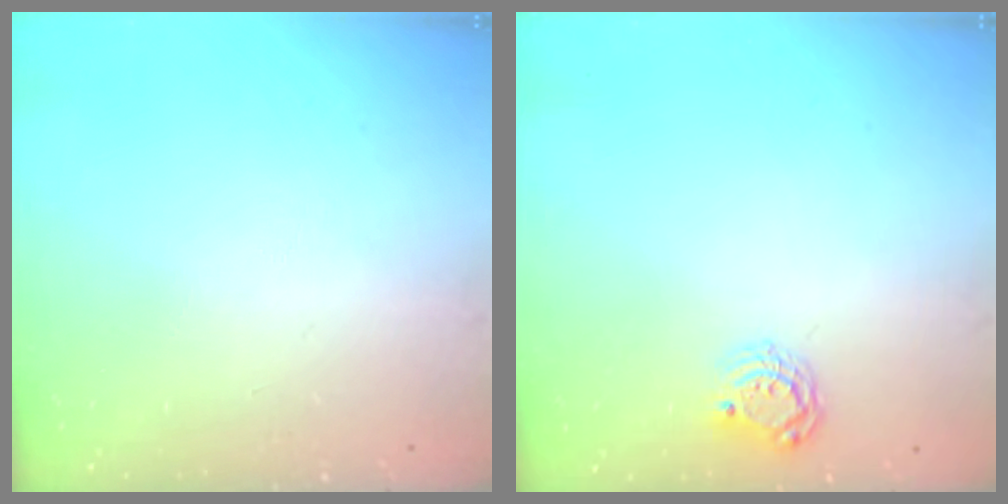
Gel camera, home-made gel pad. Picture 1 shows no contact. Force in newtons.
{"total": 5.0, "press": 5.0, "slide": 0.5}